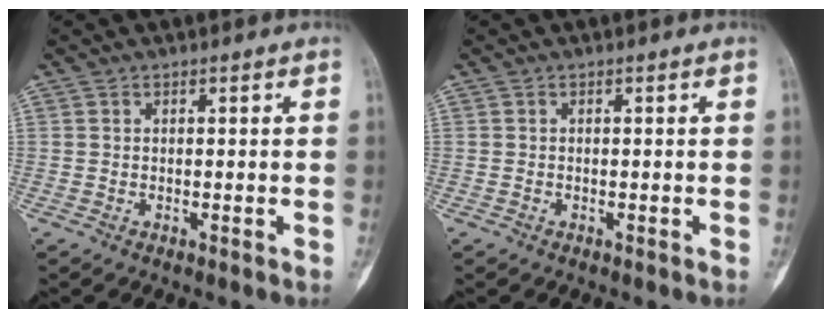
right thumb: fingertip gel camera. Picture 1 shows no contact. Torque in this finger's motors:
{"motor_torque": [0.11, 0.05, 0.02, 0.02, 0.01]}